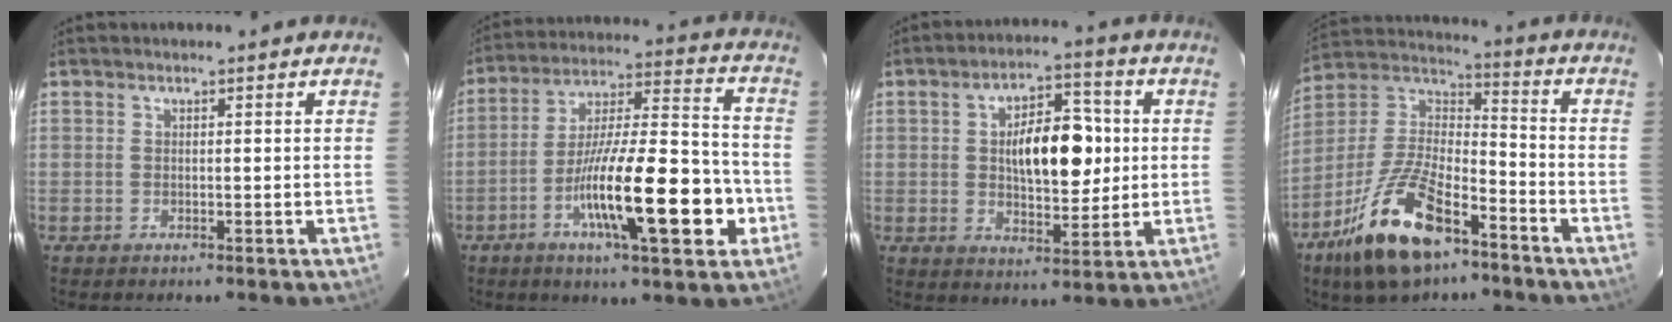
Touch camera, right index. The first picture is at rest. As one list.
[{"total": 19.2, "force": [-6.6, 3.1, 17.7], "torque": [-0.294, 0.006, -0.101]}, {"total": 11.7, "force": [1.3, 4.9, 10.6], "torque": [-0.168, 0.017, 0.026]}, {"total": 17.4, "force": [-10.6, 6.0, 12.4], "torque": [-0.258, -0.003, -0.197]}]